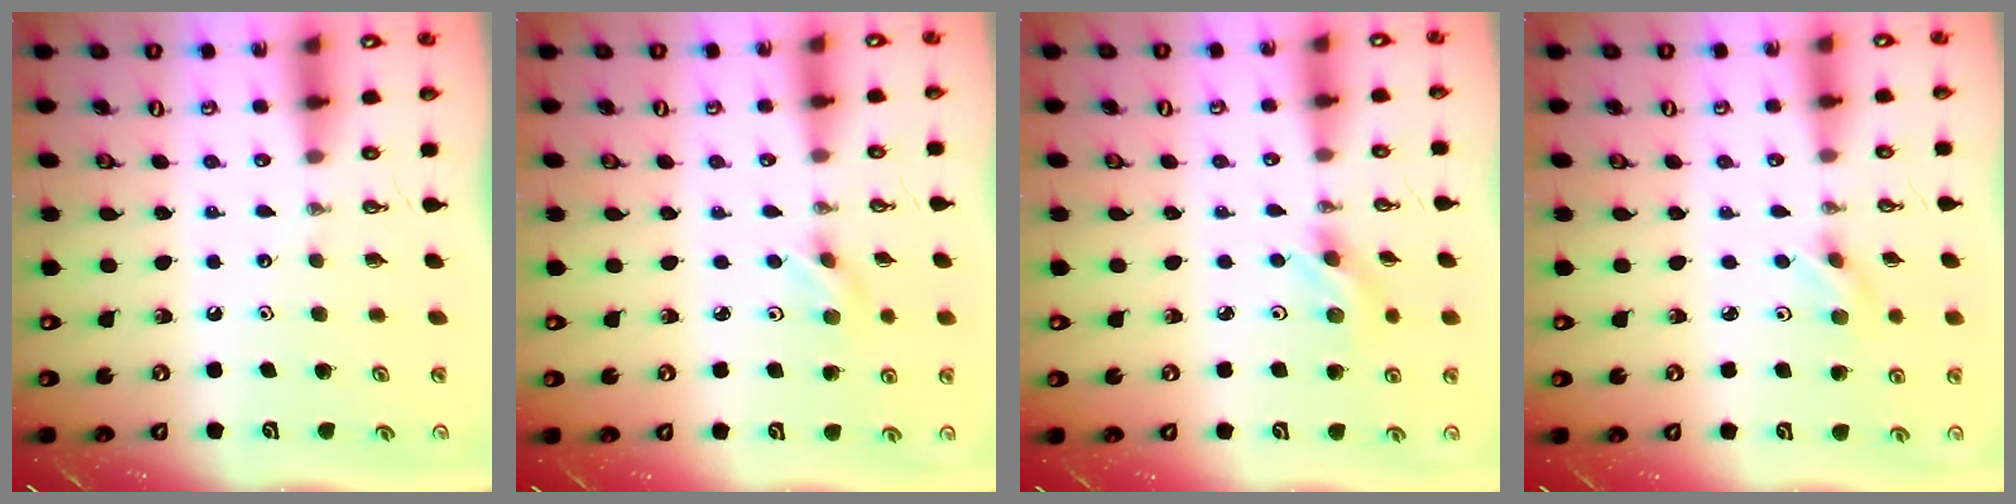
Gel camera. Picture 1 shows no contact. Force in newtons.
{"total": 2.1, "press": 2.0, "slide": 0.6}
{"total": 3.2, "press": 3.0, "slide": 0.9}
{"total": 2.1, "press": 2.0, "slide": 0.6}